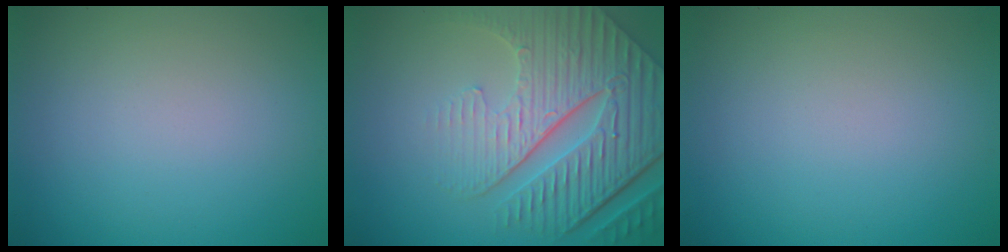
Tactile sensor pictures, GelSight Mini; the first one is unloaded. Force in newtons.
{"total": 8.9, "press": 6.1, "slide": 6.5}
{"total": 0.0}